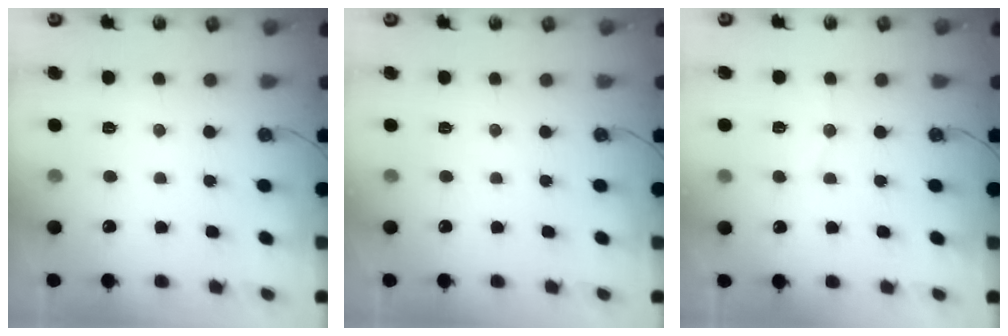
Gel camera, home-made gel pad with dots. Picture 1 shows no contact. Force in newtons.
{"total": 0.0}
{"total": 5.1, "press": 5.0, "slide": 1.0}